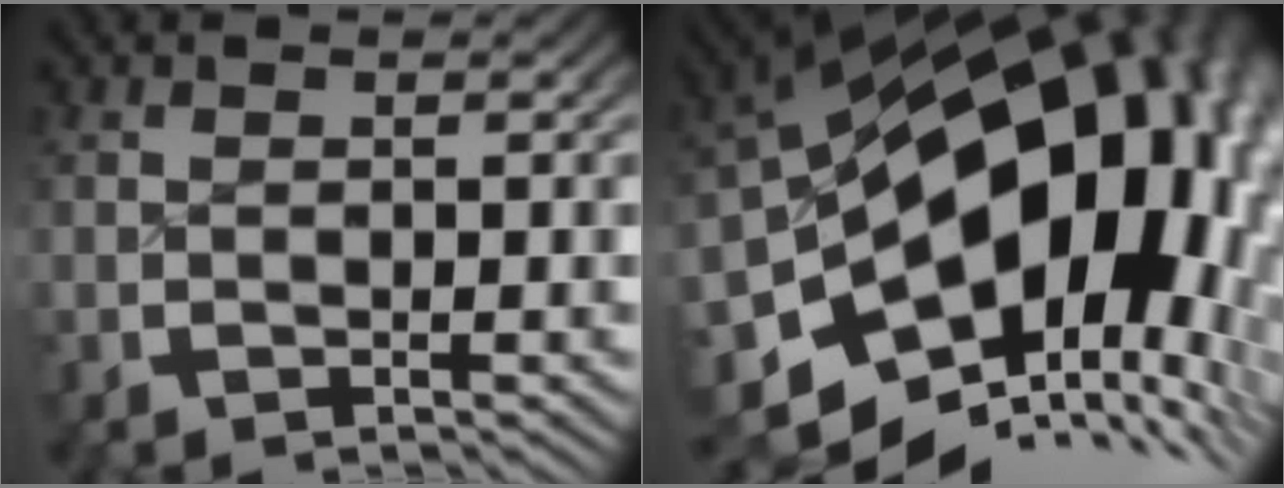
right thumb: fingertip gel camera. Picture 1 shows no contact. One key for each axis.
{"total": 27.3, "fx": -2.0, "fy": 17.6, "fz": 20.8, "tx": -0.311, "ty": -0.040, "tz": -0.015}